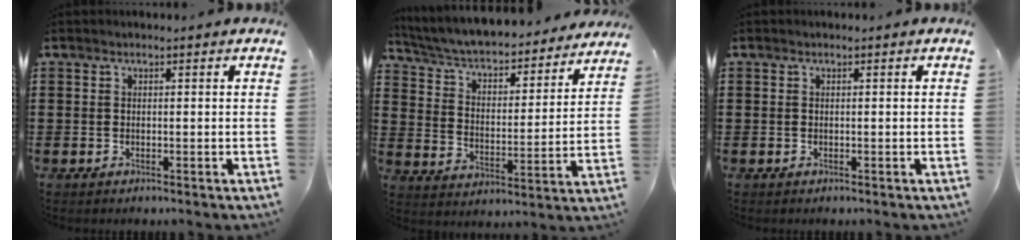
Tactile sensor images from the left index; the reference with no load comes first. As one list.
[{"total": 4.7, "force": [4.4, 0.7, 1.5], "torque": [-0.053, -0.039, 0.068]}, {"total": 0.0}]